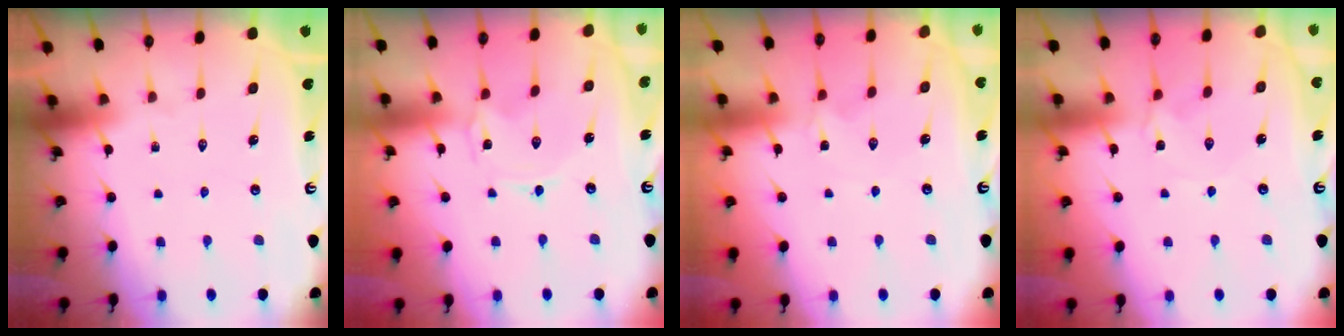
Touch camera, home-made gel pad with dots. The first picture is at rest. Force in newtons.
{"total": 0.0}
{"total": 0.0}
{"total": 1.4, "press": 1.3, "slide": 0.3}